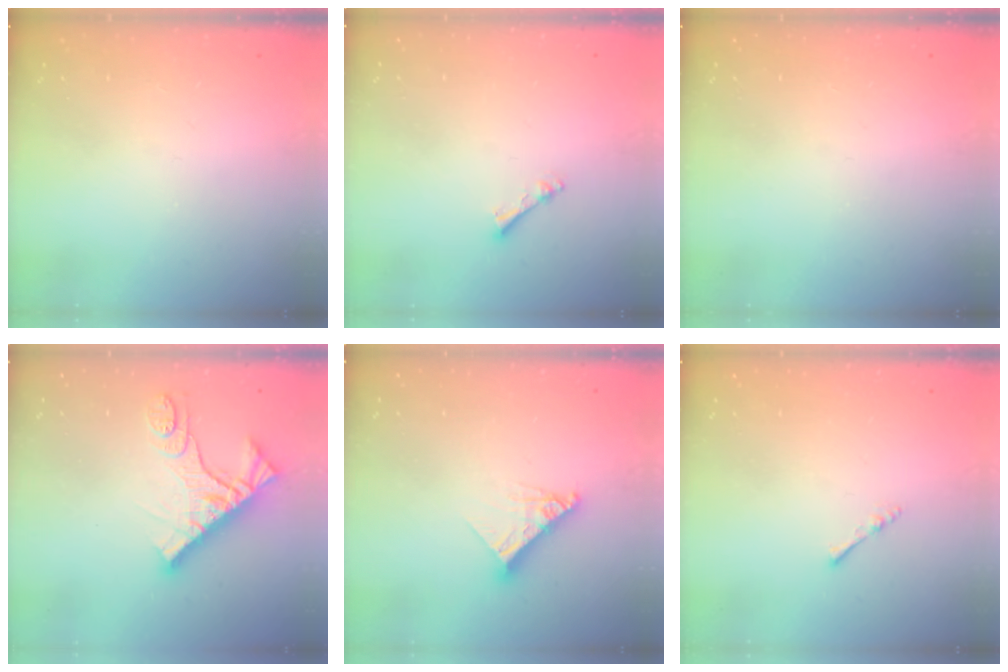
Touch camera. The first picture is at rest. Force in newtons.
{"total": 2.5, "press": 2.4, "slide": 0.5}
{"total": 0.0}
{"total": 13.6, "press": 13.5, "slide": 1.5}
{"total": 11.7, "press": 11.6, "slide": 1.1}
{"total": 2.4, "press": 2.3, "slide": 0.5}